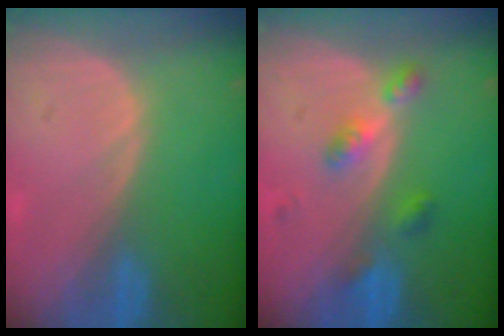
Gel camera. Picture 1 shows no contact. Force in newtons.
{"total": 4.6, "press": 4.1, "slide": 1.9}